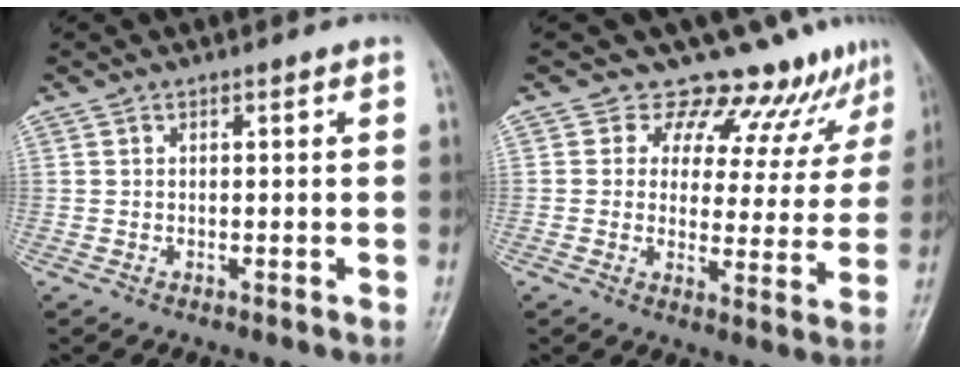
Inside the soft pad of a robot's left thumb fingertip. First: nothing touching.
{"total": 11.6, "force": [10.1, 5.2, 1.9], "torque": [0.024, -0.062, 0.114]}